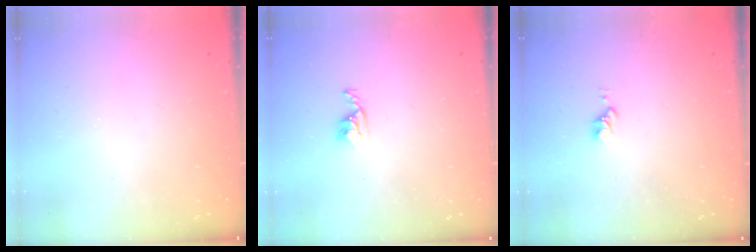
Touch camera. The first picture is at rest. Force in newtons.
{"total": 3.7, "press": 3.6, "slide": 0.6}
{"total": 2.8, "press": 2.8, "slide": 0.4}